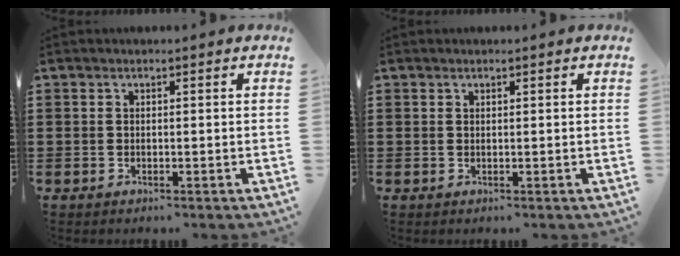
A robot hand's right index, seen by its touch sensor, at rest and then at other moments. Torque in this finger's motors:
{"motor_torque": [-0.17, 0.04, -0.02, -0.01]}